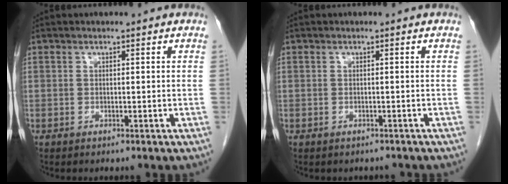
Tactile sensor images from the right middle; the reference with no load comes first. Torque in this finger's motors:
{"motor_torque": [0.01, 0.01, 0.00, 0.00]}